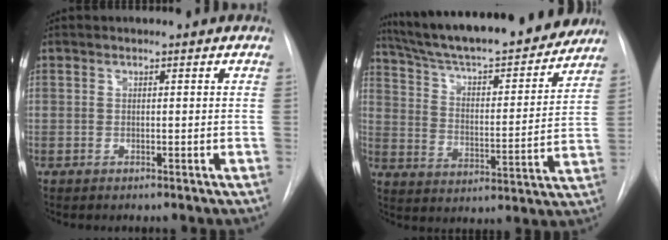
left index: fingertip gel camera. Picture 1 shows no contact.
{"total": 24.5, "force": [21.6, 4.0, 10.7], "torque": [-0.178, -0.012, 0.313]}